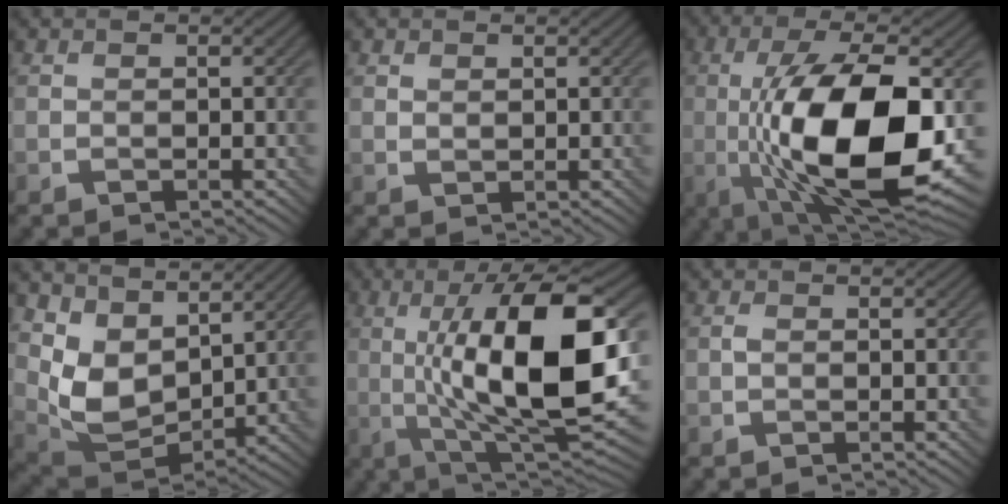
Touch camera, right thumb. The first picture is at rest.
{"total": 0.8, "force": [0.6, 0.4, 0.3], "torque": [-0.008, -0.003, 0.013]}
{"total": 17.3, "force": [-2.2, 6.9, 15.7], "torque": [-0.286, 0.004, -0.040]}
{"total": 8.5, "force": [4.3, 5.1, 5.3], "torque": [-0.130, -0.015, 0.083]}
{"total": 18.2, "force": [0.5, 6.7, 16.9], "torque": [-0.271, 0.016, 0.002]}
{"total": 1.0, "force": [-0.1, 0.6, 0.8], "torque": [-0.015, 0.002, -0.003]}